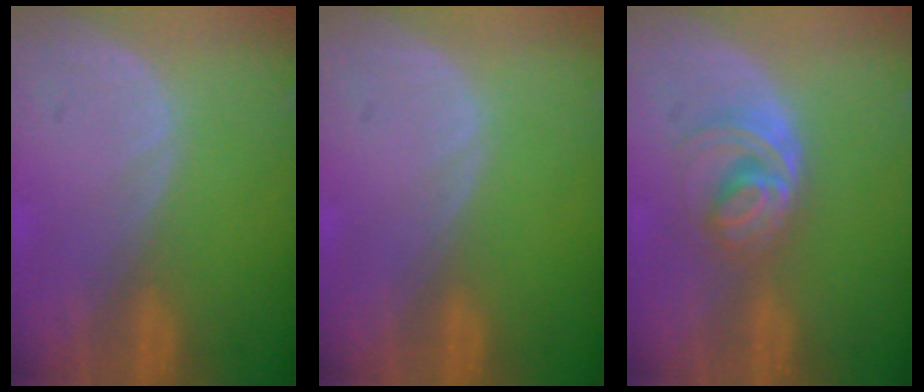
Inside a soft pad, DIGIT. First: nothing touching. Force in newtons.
{"total": 0.0}
{"total": 6.3, "press": 5.4, "slide": 3.1}